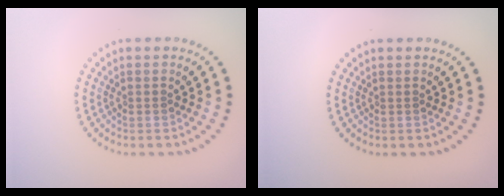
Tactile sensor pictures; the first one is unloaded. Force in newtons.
{"total": 0.0}